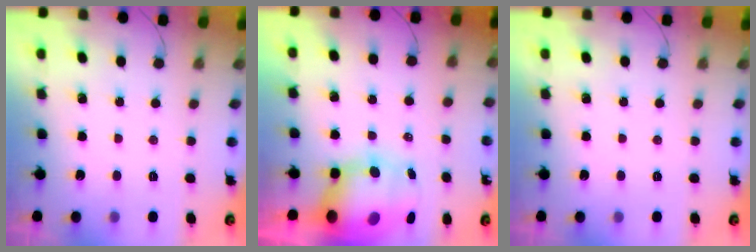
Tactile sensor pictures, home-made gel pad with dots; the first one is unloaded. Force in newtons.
{"total": 13.5, "press": 13.1, "slide": 3.4}
{"total": 0.0}